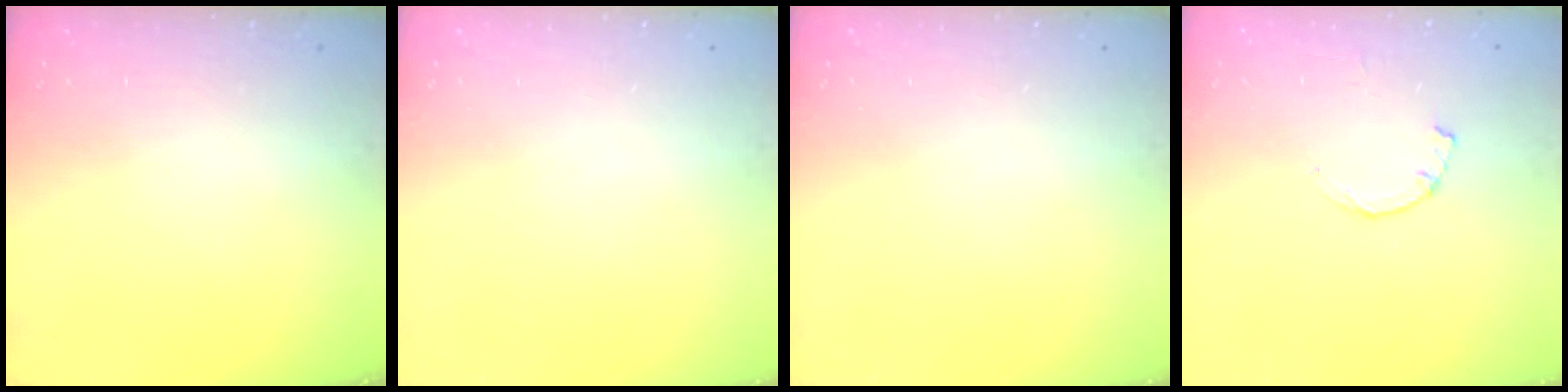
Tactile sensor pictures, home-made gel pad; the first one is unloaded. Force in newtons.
{"total": 0.0}
{"total": 0.0}
{"total": 1.2, "press": 1.1, "slide": 0.3}